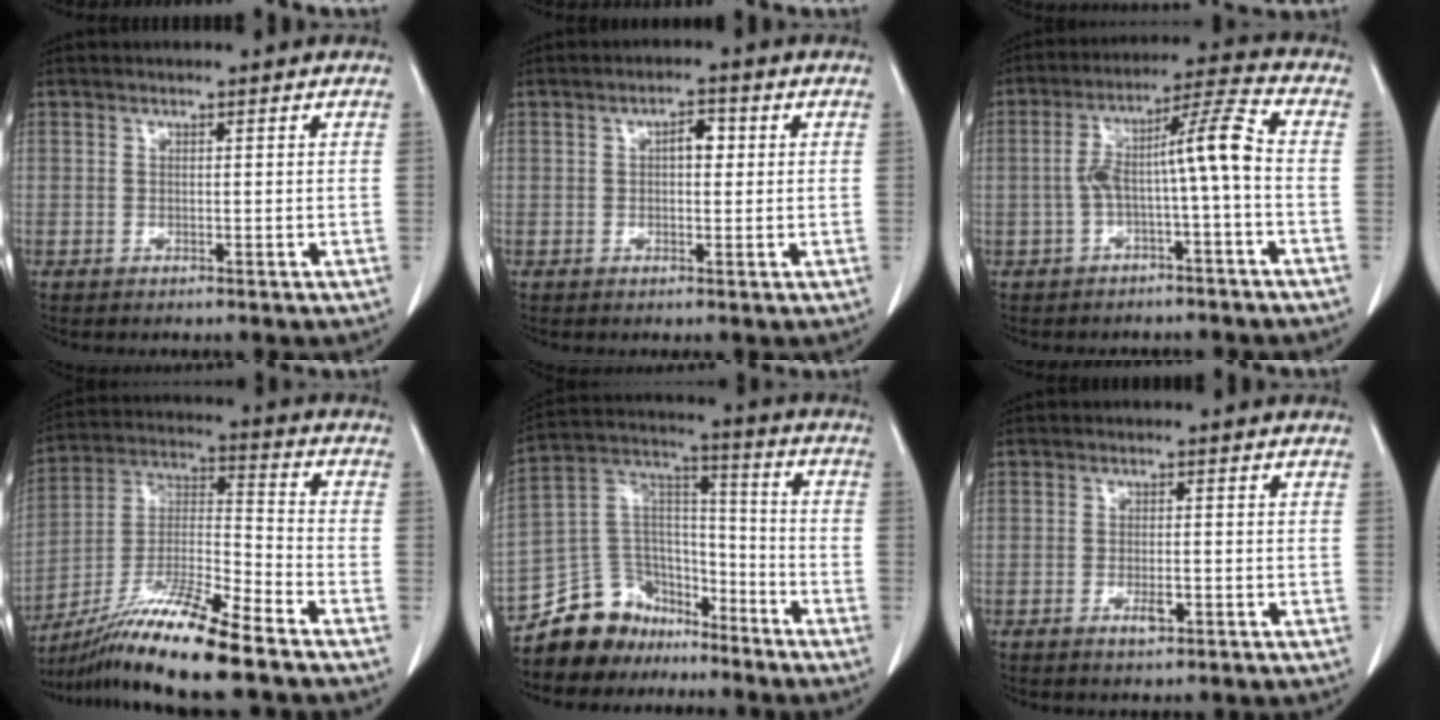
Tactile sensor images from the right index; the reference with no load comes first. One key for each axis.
{"total": 2.8, "fx": 0.5, "fy": 1.3, "fz": 2.4, "tx": -0.036, "ty": 0.010, "tz": 0.005}
{"total": 8.7, "fx": -1.5, "fy": 0.1, "fz": 8.6, "tx": -0.148, "ty": 0.038, "tz": -0.026}
{"total": 15.1, "fx": -11.5, "fy": -0.3, "fz": 9.7, "tx": -0.187, "ty": -0.012, "tz": -0.208}
{"total": 13.1, "fx": -10.6, "fy": 7.5, "fz": 1.9, "tx": -0.041, "ty": 0.082, "tz": -0.187}
{"total": 2.4, "fx": -1.1, "fy": 0.8, "fz": 1.9, "tx": -0.032, "ty": 0.000, "tz": -0.015}